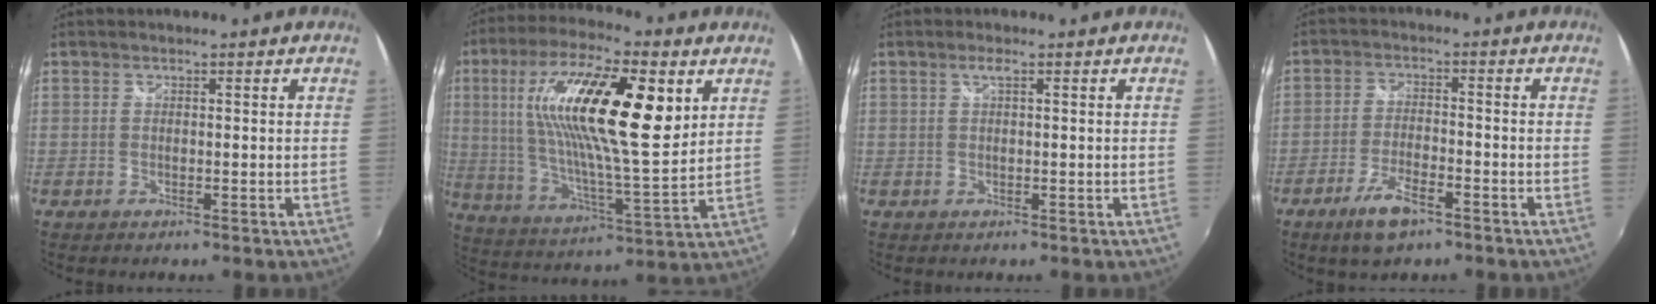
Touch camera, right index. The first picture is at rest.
{"total": 22.0, "force": [7.3, 6.0, 19.8], "torque": [-0.355, 0.012, 0.126]}
{"total": 1.0, "force": [0.5, -0.1, 0.9], "torque": [-0.017, 0.003, 0.007]}
{"total": 7.3, "force": [-4.7, 2.4, 5.0], "torque": [-0.116, -0.009, -0.086]}